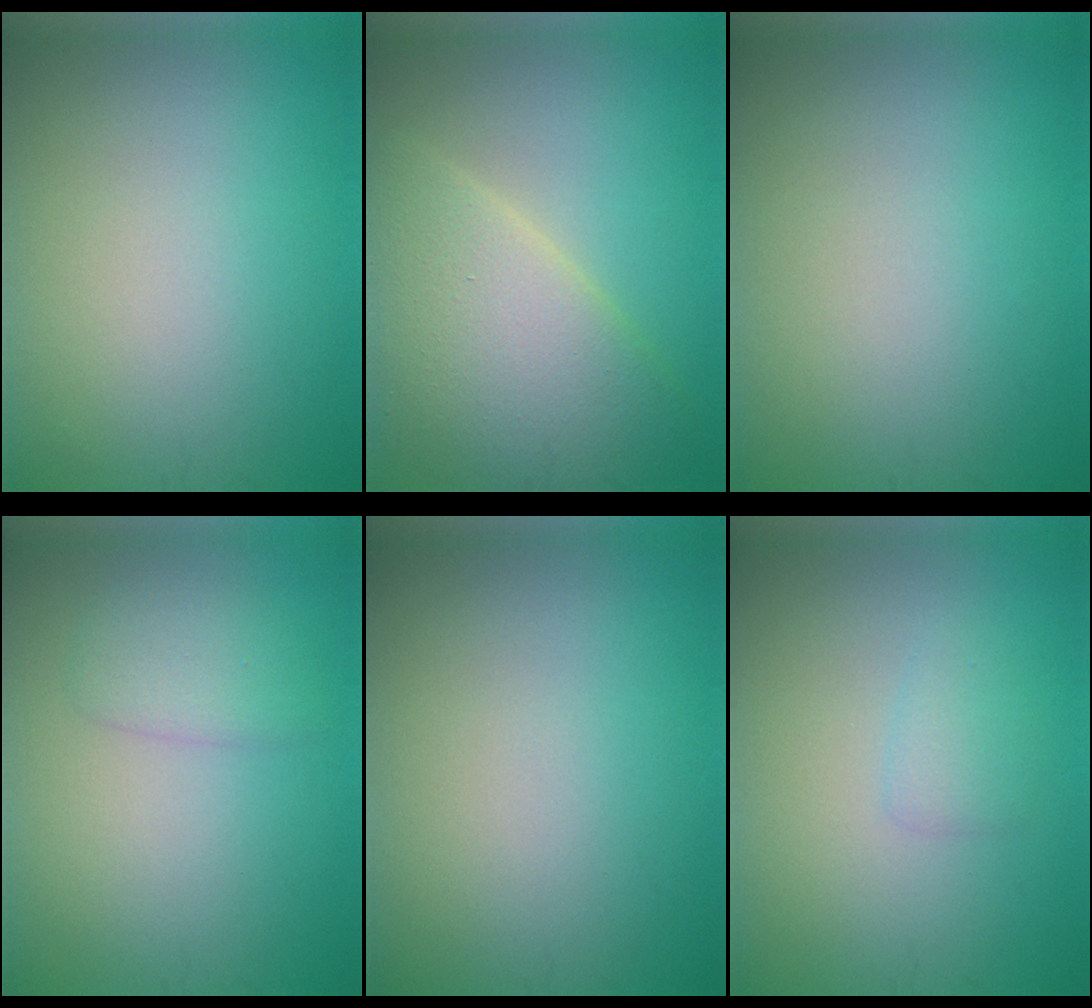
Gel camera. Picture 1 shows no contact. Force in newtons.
{"total": 7.6, "press": 7.6, "slide": 0.4}
{"total": 0.0}
{"total": 1.9, "press": 1.9, "slide": 0.1}
{"total": 0.0}
{"total": 1.2, "press": 1.2, "slide": 0.1}